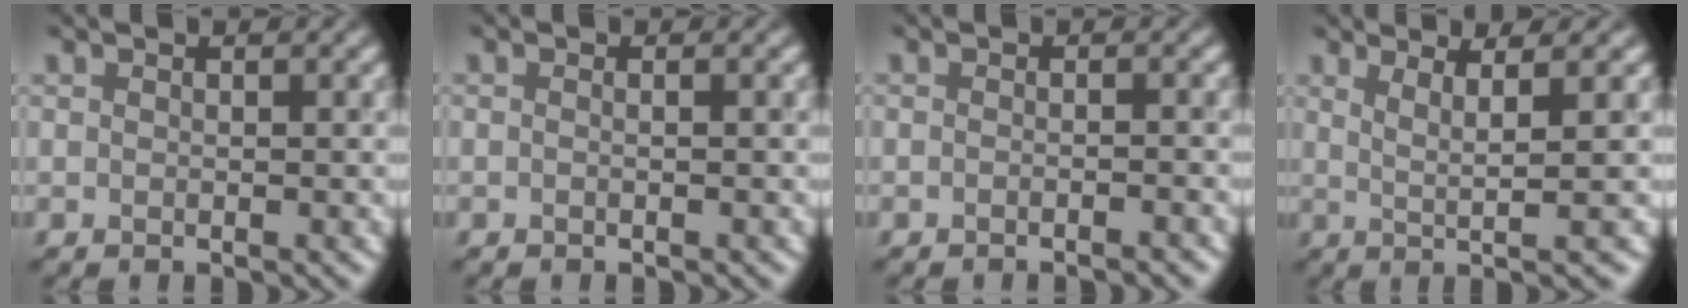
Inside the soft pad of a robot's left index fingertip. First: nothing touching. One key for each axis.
{"total": 1.3, "fx": 0.2, "fy": 0.9, "fz": 1.0, "tx": 0.008, "ty": 0.000, "tz": -0.024}
{"total": 1.5, "fx": -1.4, "fy": 0.2, "fz": 0.7, "tx": 0.002, "ty": 0.000, "tz": -0.017}
{"total": 3.3, "fx": 1.0, "fy": 0.0, "fz": 3.2, "tx": -0.064, "ty": 0.005, "tz": 0.034}